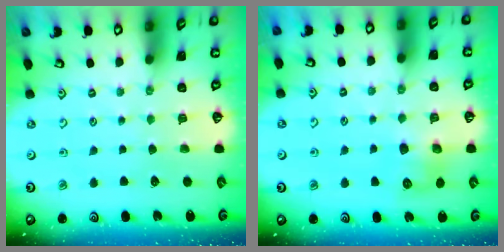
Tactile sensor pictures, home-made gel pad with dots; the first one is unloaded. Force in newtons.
{"total": 7.3, "press": 7.3, "slide": 0.3}